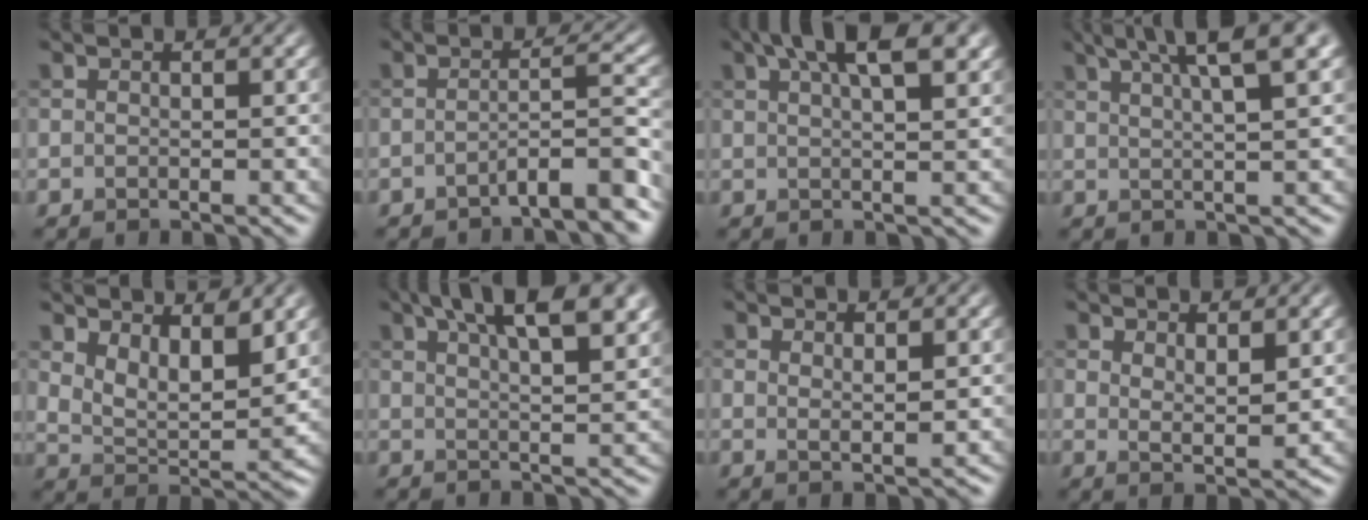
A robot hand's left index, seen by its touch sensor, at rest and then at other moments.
{"total": 4.4, "force": [-2.8, 0.6, 3.4], "torque": [-0.040, 0.016, -0.059]}
{"total": 8.2, "force": [4.3, 2.7, 6.4], "torque": [-0.070, 0.029, 0.050]}
{"total": 7.1, "force": [4.1, 1.5, 5.6], "torque": [-0.058, 0.025, 0.052]}
{"total": 5.3, "force": [3.0, 2.4, 3.7], "torque": [-0.066, -0.017, 0.055]}
{"total": 10.5, "force": [5.9, 3.8, 7.9], "torque": [-0.088, 0.035, 0.069]}
{"total": 1.4, "force": [0.7, 0.3, 1.2], "torque": [-0.020, -0.004, 0.013]}
{"total": 2.4, "force": [1.3, 0.6, 1.9], "torque": [-0.031, -0.009, 0.026]}